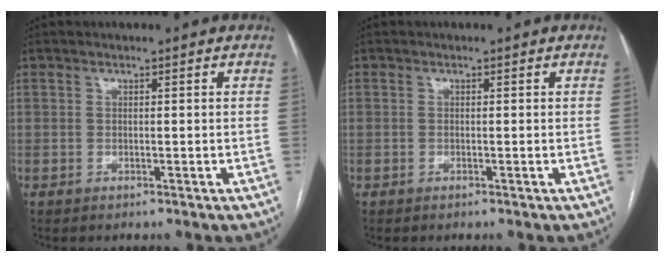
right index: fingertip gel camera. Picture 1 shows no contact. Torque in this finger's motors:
{"motor_torque": [0.24, 0.00, 0.15, 0.05]}